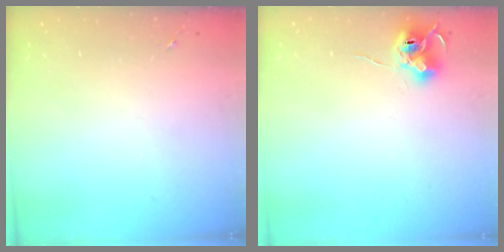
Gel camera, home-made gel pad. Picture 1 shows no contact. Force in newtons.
{"total": 8.7, "press": 8.7, "slide": 0.4}